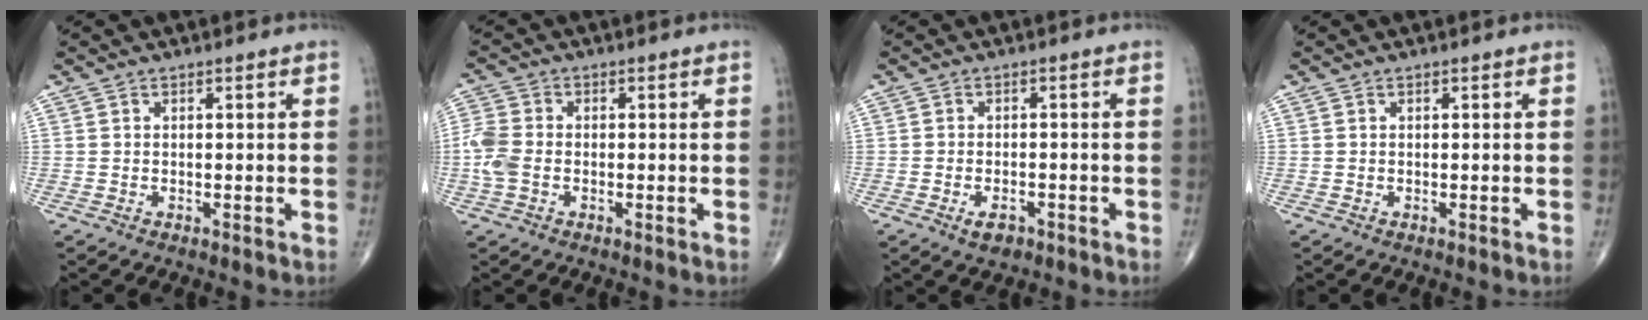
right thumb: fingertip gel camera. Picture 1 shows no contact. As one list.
[{"total": 5.5, "force": [-1.2, 3.9, 3.8], "torque": [-0.104, 0.008, -0.031]}, {"total": 3.1, "force": [-1.7, 1.7, 2.0], "torque": [-0.033, 0.004, -0.027]}, {"total": 0.0}]